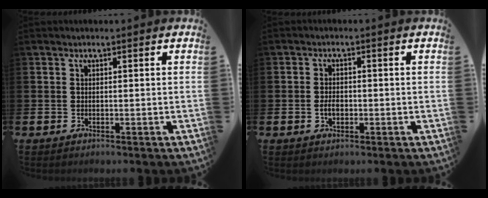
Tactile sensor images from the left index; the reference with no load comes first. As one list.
[{"total": 2.0, "force": [-0.4, 1.2, 1.5], "torque": [-0.016, 0.000, -0.011]}]